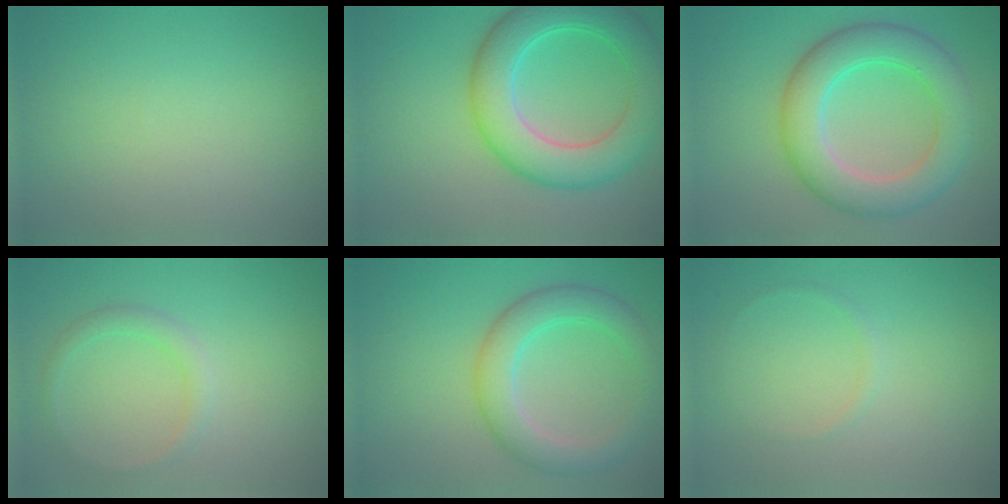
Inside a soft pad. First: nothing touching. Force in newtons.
{"total": 7.8, "press": 7.8, "slide": 0.1}
{"total": 7.1, "press": 7.1, "slide": 0.2}
{"total": 1.6, "press": 1.6, "slide": 0.2}
{"total": 4.8, "press": 4.8, "slide": 0.3}
{"total": 0.7, "press": 0.7, "slide": 0.1}